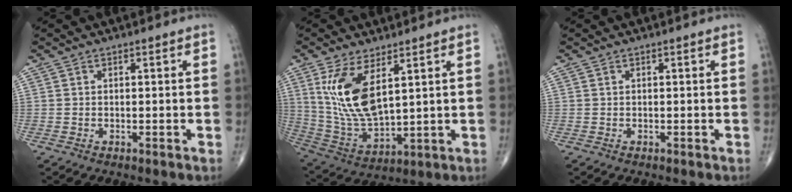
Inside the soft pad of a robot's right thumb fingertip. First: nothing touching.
{"total": 13.8, "force": [5.0, 6.0, 11.3], "torque": [-0.224, -0.029, 0.116]}
{"total": 0.0}